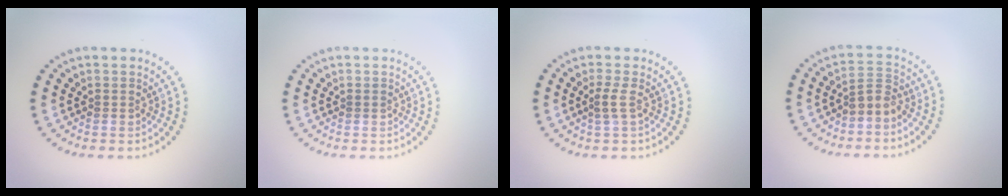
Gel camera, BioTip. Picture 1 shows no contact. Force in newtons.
{"total": 0.5, "press": 0.4, "slide": 0.3}
{"total": 1.2, "press": 0.9, "slide": 0.8}
{"total": 1.9, "press": 1.5, "slide": 1.2}